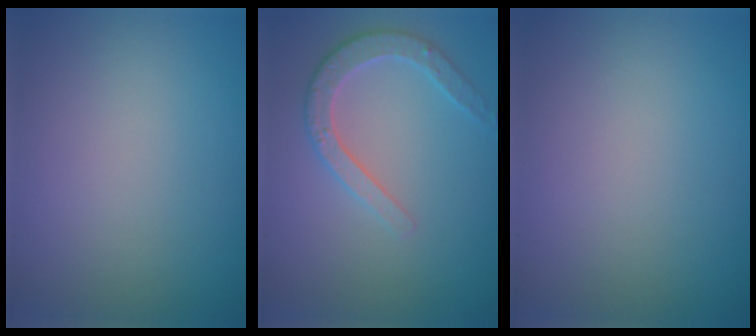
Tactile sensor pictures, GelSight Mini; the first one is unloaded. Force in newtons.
{"total": 3.0, "press": 3.0, "slide": 0.3}
{"total": 0.0}